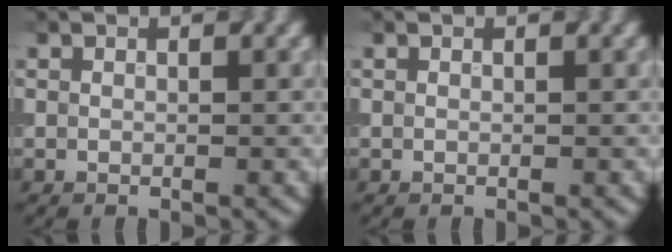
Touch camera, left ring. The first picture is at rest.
{"total": 0.0}